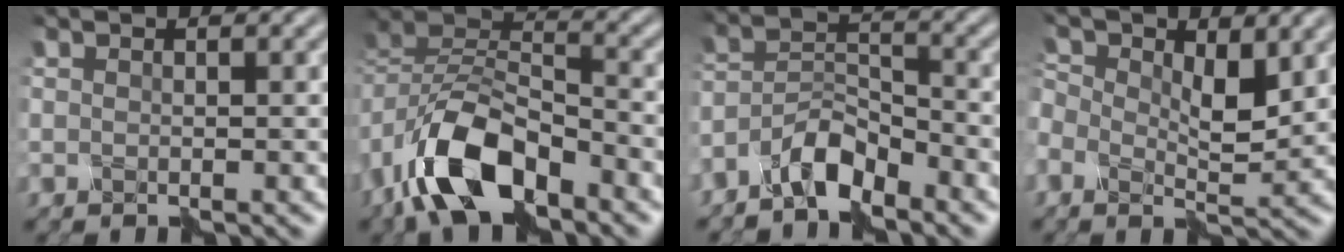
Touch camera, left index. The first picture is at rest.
{"total": 8.8, "force": [-5.9, 3.8, 5.3], "torque": [-0.102, 0.008, -0.119]}
{"total": 4.4, "force": [-4.0, 0.8, 1.5], "torque": [-0.026, 0.012, -0.083]}
{"total": 5.2, "force": [0.3, 2.7, 4.4], "torque": [-0.088, 0.003, 0.000]}